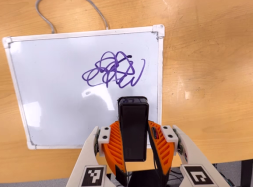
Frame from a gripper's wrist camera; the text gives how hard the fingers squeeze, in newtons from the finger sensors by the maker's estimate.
{"total": 4.5, "left": 3.3, "right": 5.8}